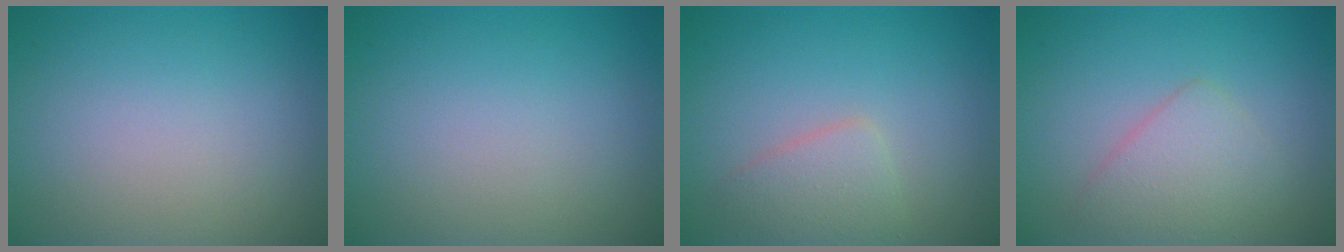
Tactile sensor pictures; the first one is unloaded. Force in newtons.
{"total": 0.0}
{"total": 2.4, "press": 2.4, "slide": 0.1}
{"total": 2.8, "press": 2.8, "slide": 0.1}